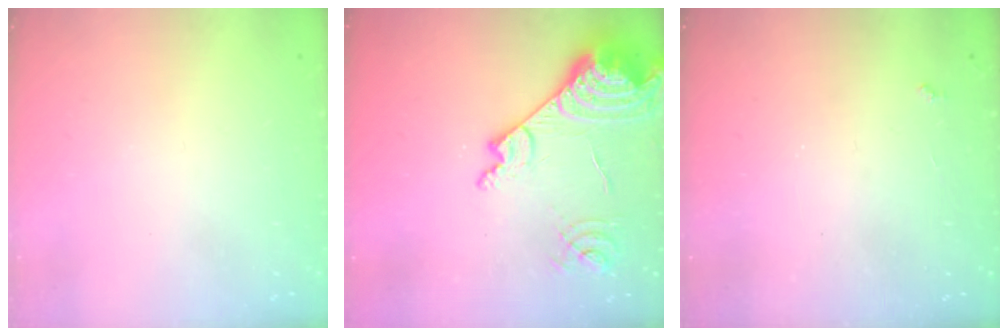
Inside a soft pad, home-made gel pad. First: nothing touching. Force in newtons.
{"total": 19.4, "press": 19.2, "slide": 2.3}
{"total": 2.3, "press": 2.3, "slide": 0.4}